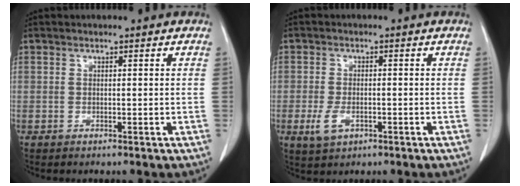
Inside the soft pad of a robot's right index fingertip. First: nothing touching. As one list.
[{"total": 3.7, "force": [-1.3, 2.1, 2.8], "torque": [-0.061, -0.002, -0.017]}]